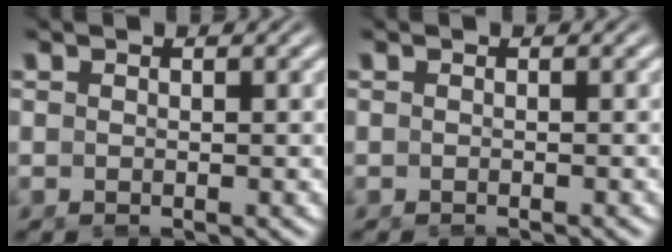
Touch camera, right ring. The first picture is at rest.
{"total": 0.7, "force": [-0.6, -0.4, 0.2], "torque": [-0.001, -0.002, -0.006]}